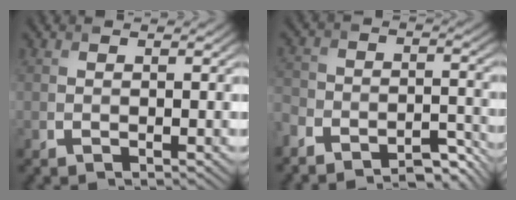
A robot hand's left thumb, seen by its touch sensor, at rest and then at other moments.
{"total": 8.4, "force": [-7.6, 2.6, 2.5], "torque": [-0.047, 0.003, -0.130]}